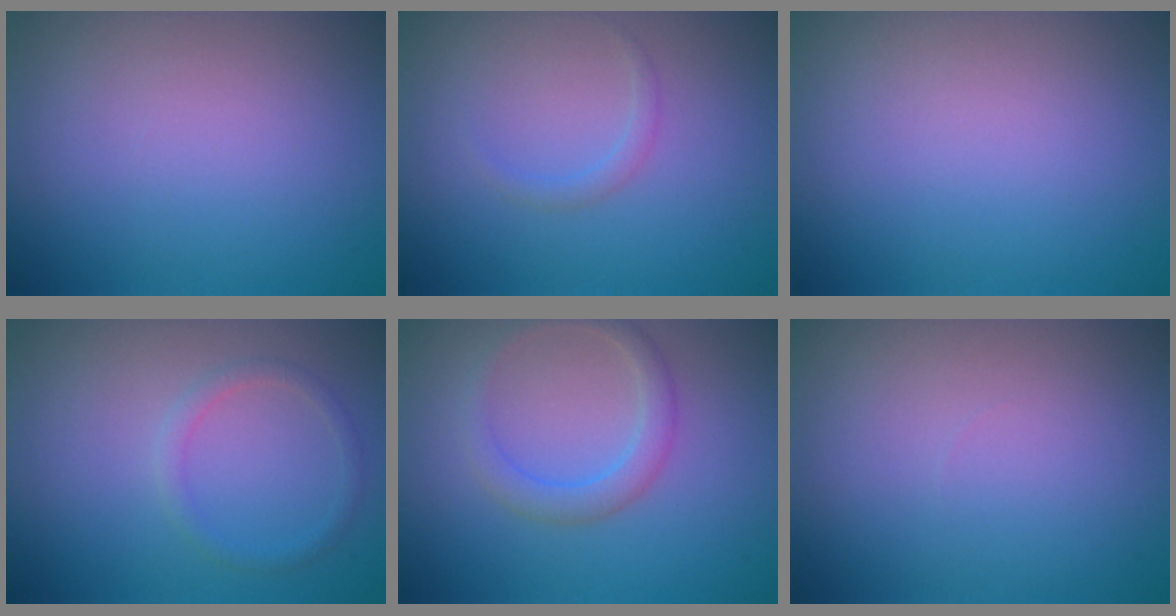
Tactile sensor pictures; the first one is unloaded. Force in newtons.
{"total": 0.9, "press": 0.9, "slide": 0.1}
{"total": 0.0}
{"total": 1.3, "press": 1.3, "slide": 0.0}
{"total": 2.3, "press": 2.3, "slide": 0.0}
{"total": 0.0}